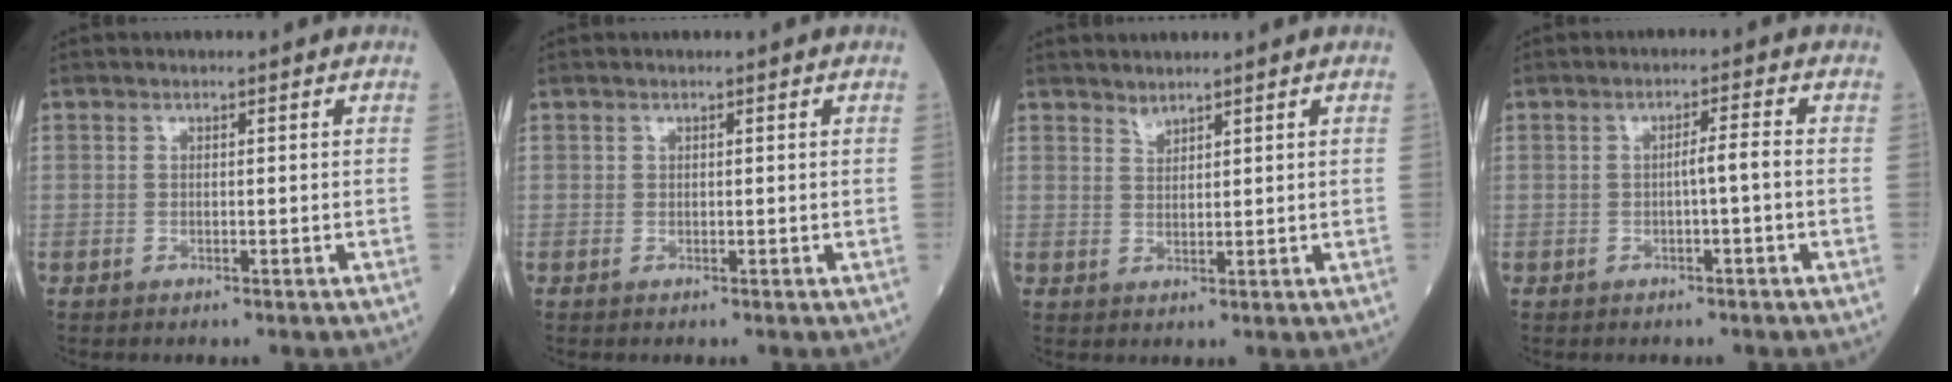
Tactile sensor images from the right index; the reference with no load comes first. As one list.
[{"total": 0.0}, {"total": 1.4, "force": [1.4, 0.1, 0.2], "torque": [-0.005, -0.003, 0.030]}, {"total": 2.2, "force": [-0.5, -0.2, 2.2], "torque": [-0.031, 0.003, -0.009]}]